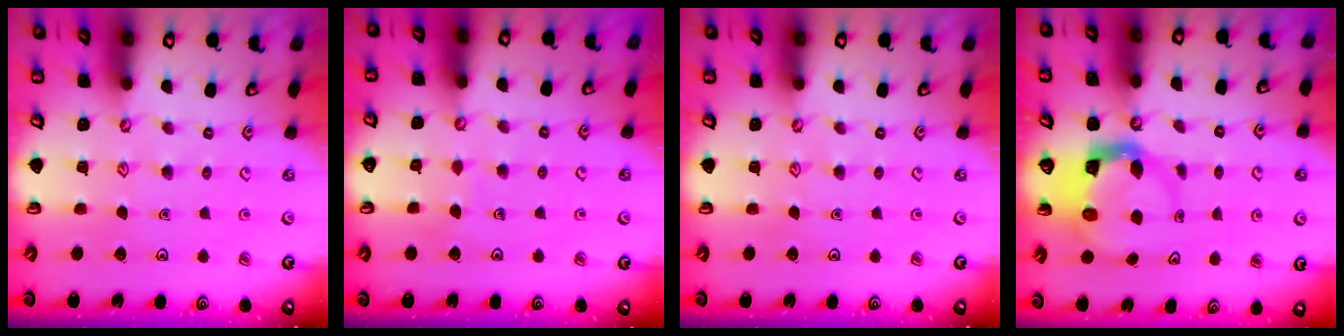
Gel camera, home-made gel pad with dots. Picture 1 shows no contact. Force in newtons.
{"total": 1.8, "press": 1.8, "slide": 0.0}
{"total": 0.0}
{"total": 4.0, "press": 4.0, "slide": 0.6}